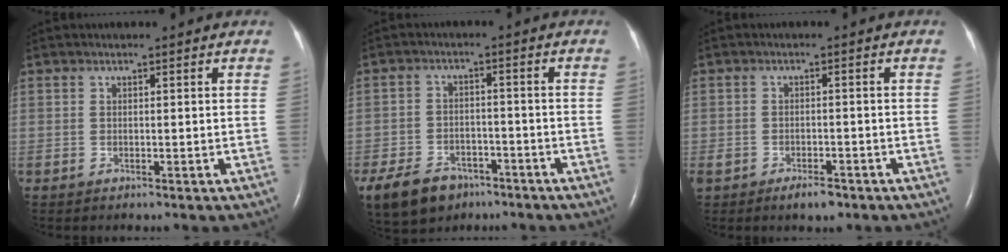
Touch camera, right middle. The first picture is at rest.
{"total": 12.2, "force": [-8.0, 7.6, 5.2], "torque": [-0.127, -0.005, -0.128]}
{"total": 4.4, "force": [-3.1, 2.2, 2.3], "torque": [-0.044, -0.002, -0.046]}